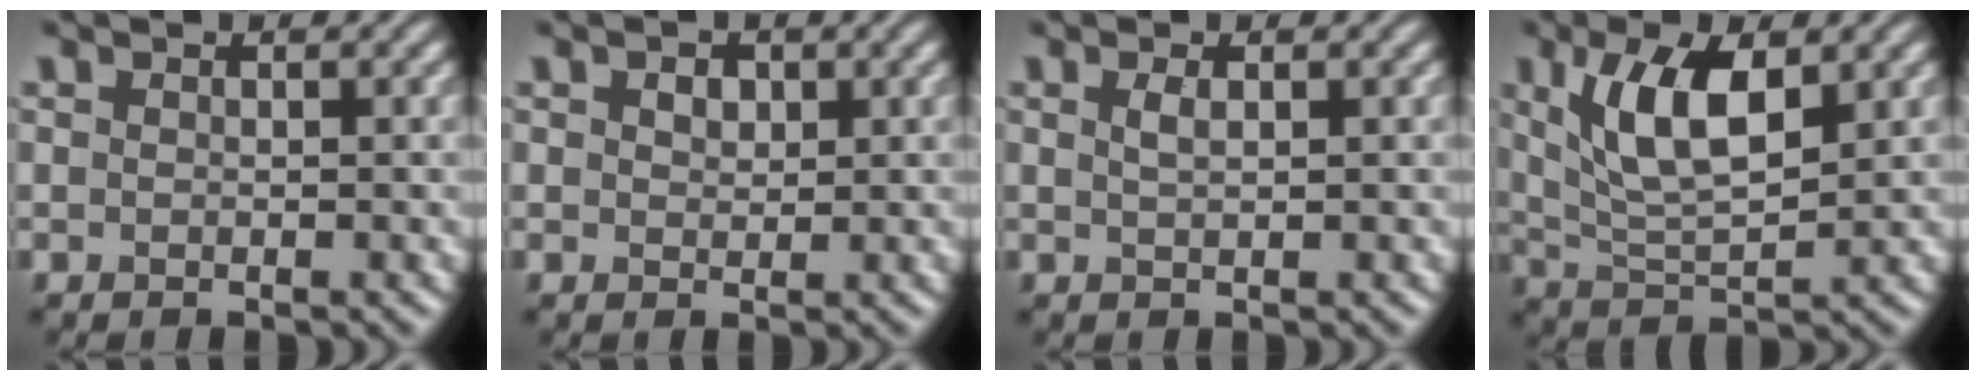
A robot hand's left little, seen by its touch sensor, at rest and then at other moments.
{"total": 1.4, "force": [0.6, 1.0, 0.8], "torque": [-0.013, 0.001, 0.011]}
{"total": 1.1, "force": [0.4, 0.3, 1.0], "torque": [-0.021, 0.004, 0.009]}
{"total": 6.5, "force": [2.3, 2.6, 5.5], "torque": [-0.111, -0.001, 0.045]}